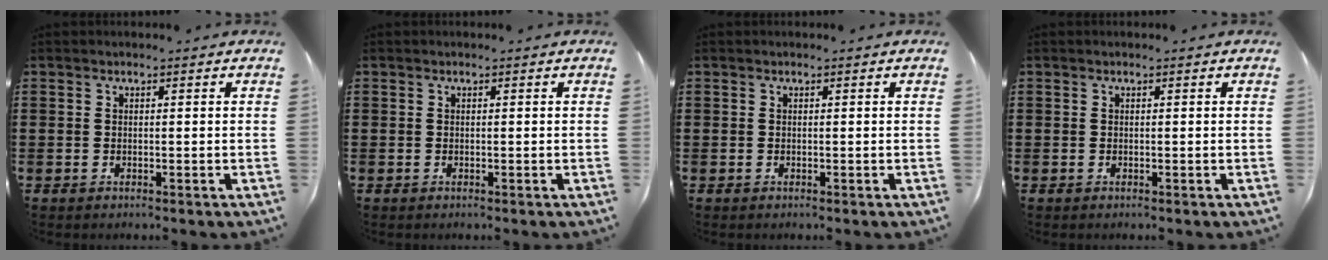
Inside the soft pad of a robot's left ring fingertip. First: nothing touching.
{"total": 0.0}
{"total": 0.0}
{"total": 0.0}